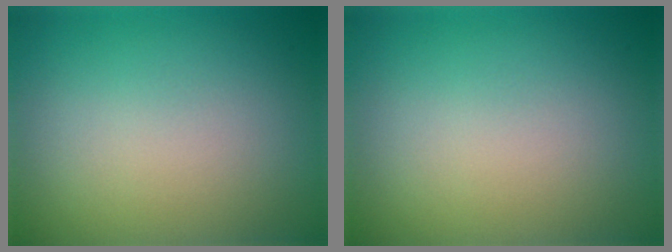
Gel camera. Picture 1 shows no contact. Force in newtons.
{"total": 0.0}